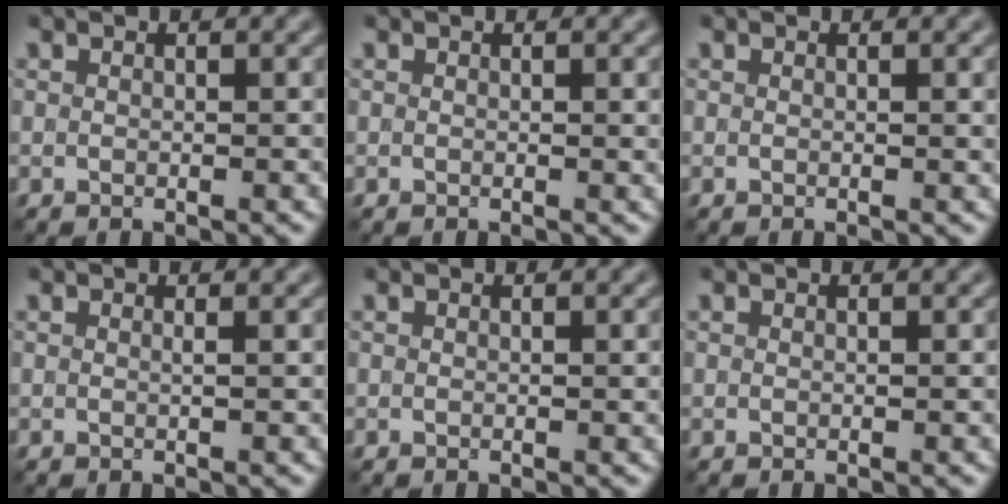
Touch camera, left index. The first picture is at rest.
{"total": 1.2, "force": [0.1, 0.3, 1.1], "torque": [-0.014, -0.002, -0.001]}
{"total": 1.3, "force": [0.1, 0.4, 1.2], "torque": [-0.015, -0.001, -0.001]}
{"total": 0.7, "force": [0.1, 0.2, 0.6], "torque": [-0.006, -0.002, -0.004]}
{"total": 0.6, "force": [0.1, 0.2, 0.6], "torque": [-0.008, 0.000, 0.000]}
{"total": 0.0}